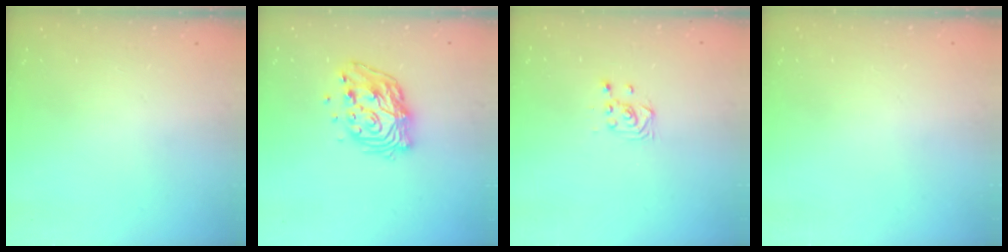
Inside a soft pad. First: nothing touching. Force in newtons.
{"total": 13.7, "press": 13.7, "slide": 1.2}
{"total": 3.7, "press": 3.5, "slide": 1.1}
{"total": 0.0}